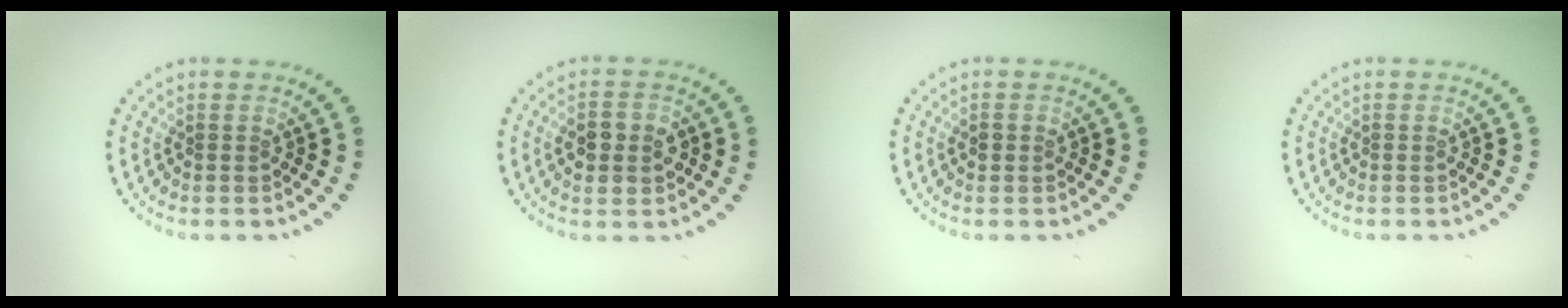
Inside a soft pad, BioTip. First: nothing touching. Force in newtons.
{"total": 3.7, "press": 3.7, "slide": 0.2}
{"total": 1.1, "press": 1.1, "slide": 0.1}
{"total": 0.0}